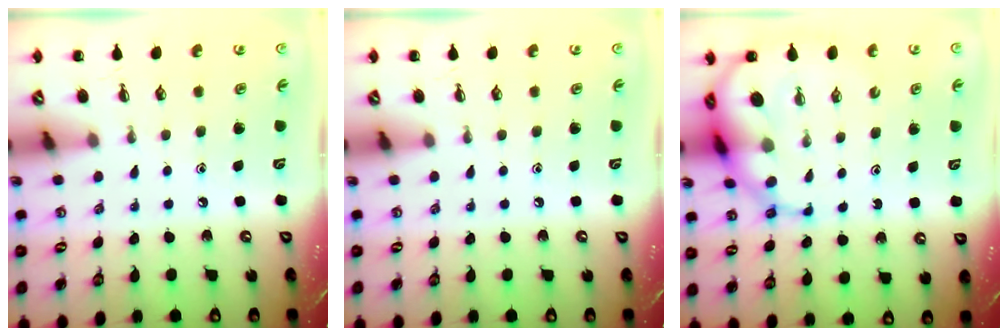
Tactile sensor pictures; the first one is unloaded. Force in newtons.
{"total": 0.0}
{"total": 10.1, "press": 9.5, "slide": 3.2}